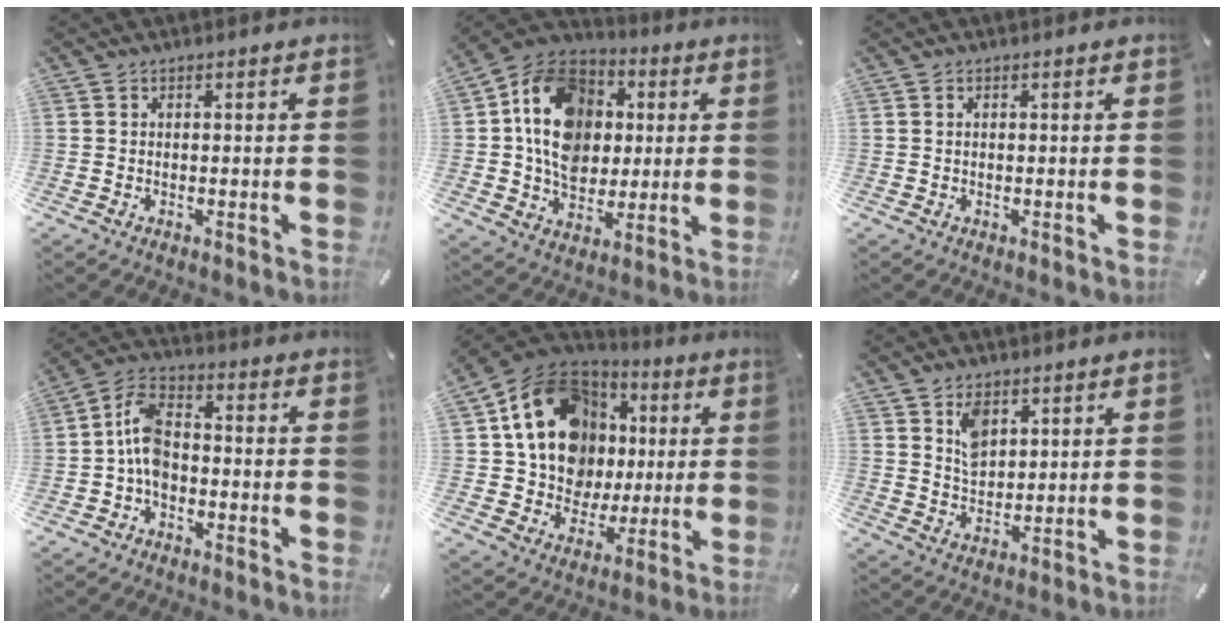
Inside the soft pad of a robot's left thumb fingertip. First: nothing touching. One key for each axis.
{"total": 16.8, "fx": 1.3, "fy": 14.0, "fz": 9.1, "tx": -0.176, "ty": 0.011, "tz": 0.027}
{"total": 0.7, "fx": 0.1, "fy": 0.4, "fz": 0.6, "tx": -0.012, "ty": 0.003, "tz": 0.001}
{"total": 8.2, "fx": -2.2, "fy": 5.2, "fz": 5.9, "tx": -0.133, "ty": 0.015, "tz": -0.042}
{"total": 19.5, "fx": 4.8, "fy": 16.3, "fz": 9.6, "tx": -0.156, "ty": -0.022, "tz": 0.105}
{"total": 6.0, "fx": 3.3, "fy": 4.1, "fz": 2.8, "tx": -0.043, "ty": -0.002, "tz": 0.059}